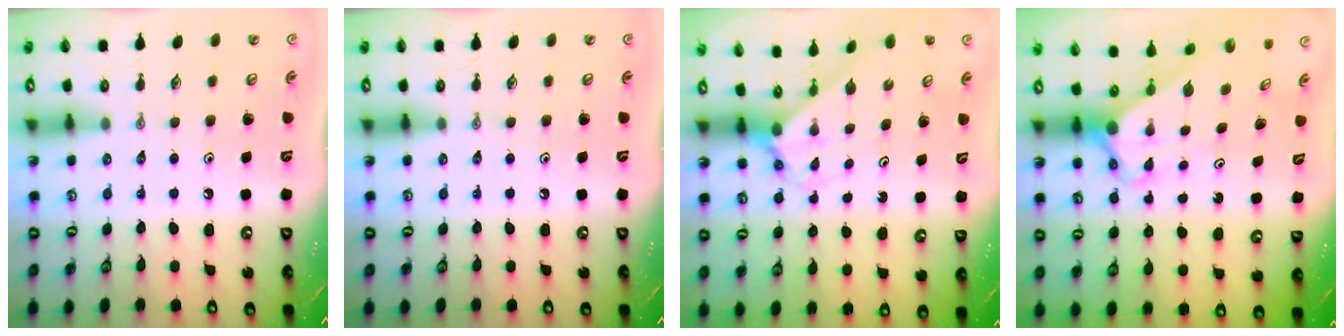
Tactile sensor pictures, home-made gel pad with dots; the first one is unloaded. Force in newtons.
{"total": 0.0}
{"total": 1.9, "press": 1.9, "slide": 0.2}
{"total": 3.1, "press": 3.1, "slide": 0.2}